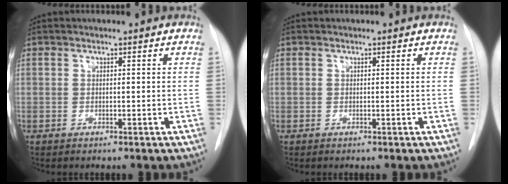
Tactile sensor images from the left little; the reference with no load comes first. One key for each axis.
{"total": 0.0}